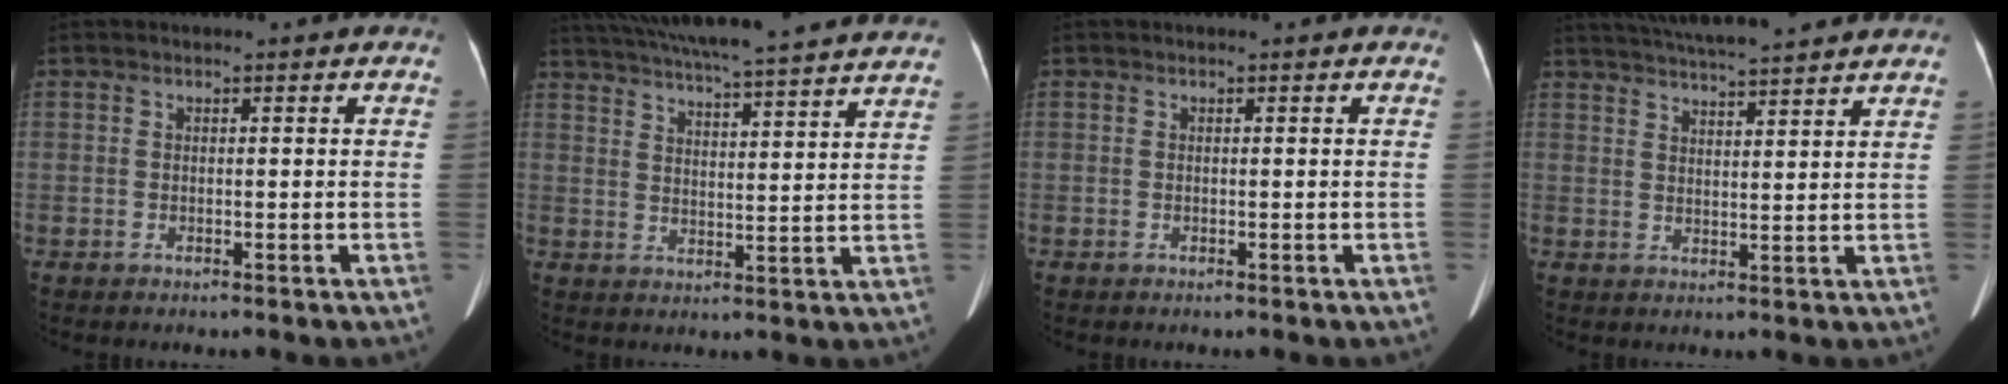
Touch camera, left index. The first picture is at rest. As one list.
[{"total": 26.5, "force": [23.8, 0.8, 11.5], "torque": [-0.197, 0.001, 0.316]}, {"total": 0.0}, {"total": 14.6, "force": [13.2, 0.4, 6.4], "torque": [-0.115, 0.030, 0.186]}]